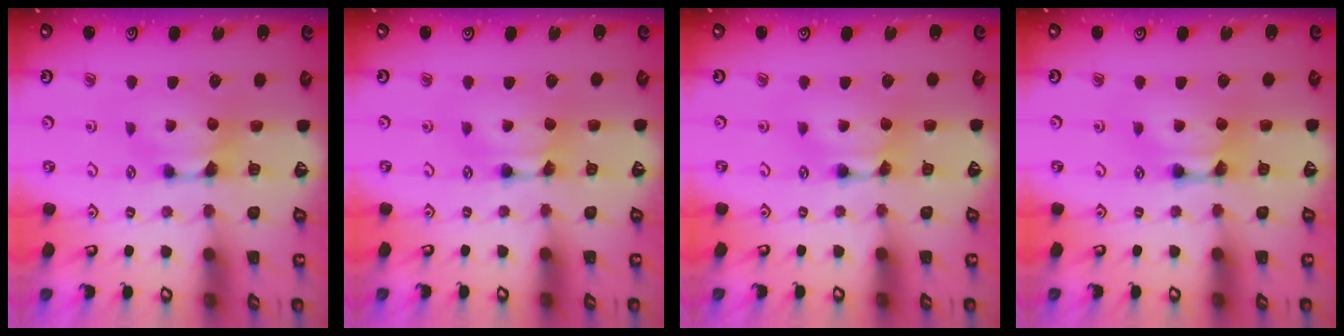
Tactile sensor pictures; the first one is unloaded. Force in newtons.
{"total": 1.7, "press": 1.7, "slide": 0.2}
{"total": 1.6, "press": 1.6, "slide": 0.1}
{"total": 2.1, "press": 2.1, "slide": 0.1}